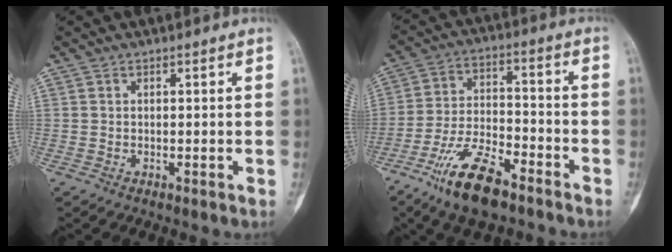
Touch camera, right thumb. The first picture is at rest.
{"total": 14.3, "force": [-9.5, 5.4, 9.2], "torque": [-0.162, 0.053, -0.178]}